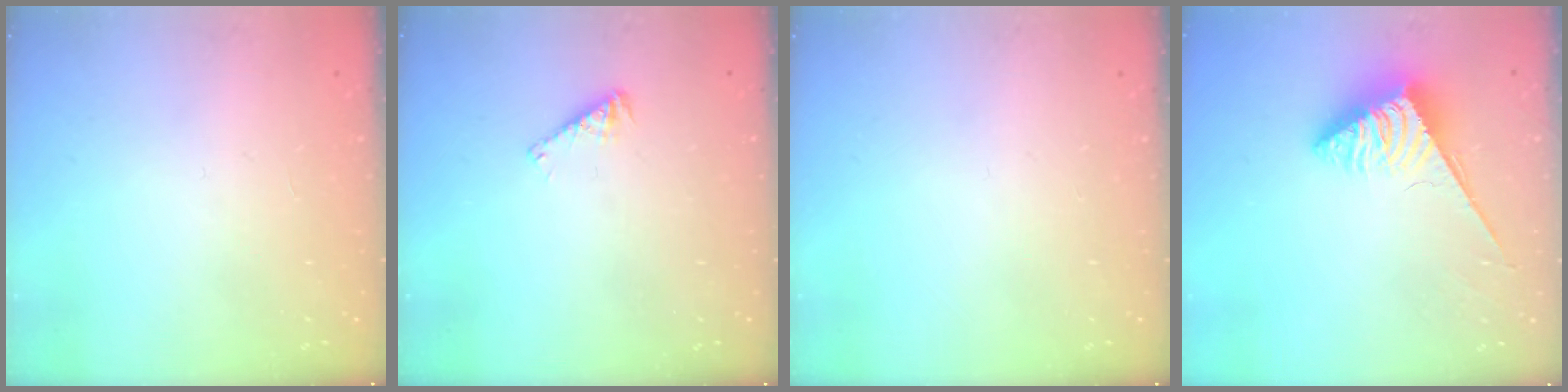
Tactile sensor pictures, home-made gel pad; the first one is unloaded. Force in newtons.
{"total": 3.5, "press": 3.4, "slide": 0.4}
{"total": 0.0}
{"total": 3.9, "press": 3.9, "slide": 0.5}